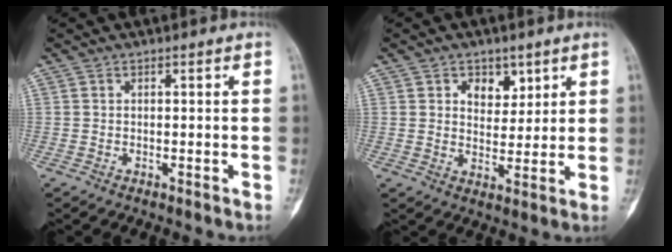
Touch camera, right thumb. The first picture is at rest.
{"total": 5.5, "force": [2.8, 3.9, 2.7], "torque": [-0.011, -0.017, 0.046]}